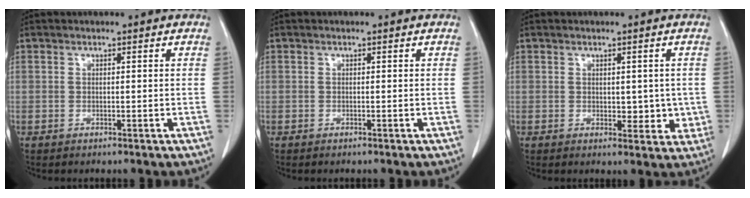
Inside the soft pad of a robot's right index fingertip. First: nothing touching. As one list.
[{"total": 0.0}, {"total": 3.9, "force": [0.2, 2.4, 3.1], "torque": [-0.025, -0.004, 0.009]}]